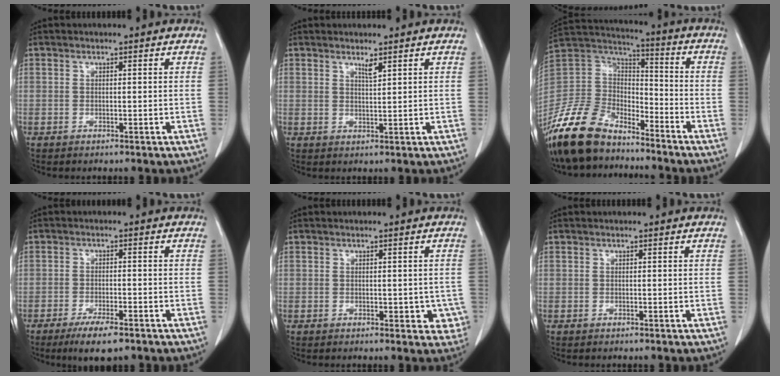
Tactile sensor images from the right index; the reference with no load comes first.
{"total": 1.5, "force": [1.2, 0.0, 1.0], "torque": [-0.019, -0.006, 0.022]}
{"total": 16.0, "force": [-12.9, 6.9, 6.6], "torque": [-0.149, 0.015, -0.250]}
{"total": 5.8, "force": [-4.0, 1.2, 4.0], "torque": [-0.070, -0.010, -0.061]}
{"total": 4.0, "force": [-0.7, 2.6, 3.0], "torque": [-0.008, 0.005, -0.003]}
{"total": 0.0}